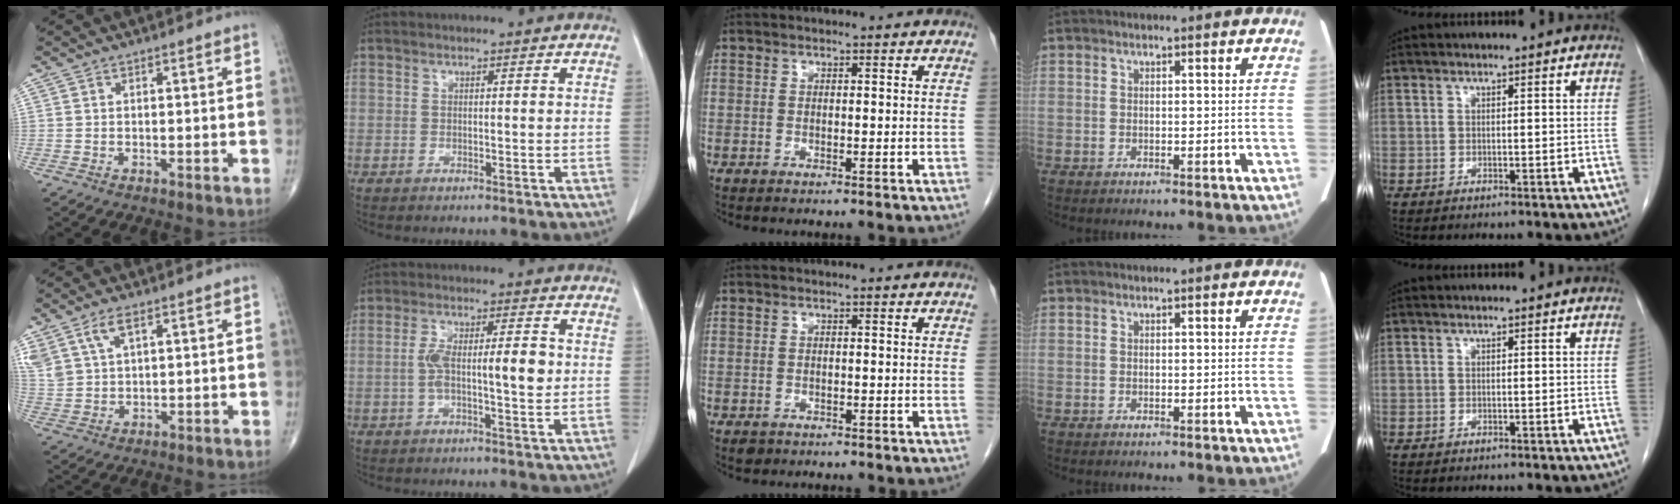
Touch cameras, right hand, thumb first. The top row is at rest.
{"thumb": {"total": 8.0, "force": [4.4, 4.0, 5.3], "torque": [-0.122, -0.006, 0.097]}, "index": {"total": 7.0, "force": [-0.2, 1.6, 6.8], "torque": [-0.128, 0.017, -0.002]}, "middle": {"total": 1.2, "force": [-0.8, 0.8, 0.3], "torque": [-0.011, 0.001, -0.007]}}